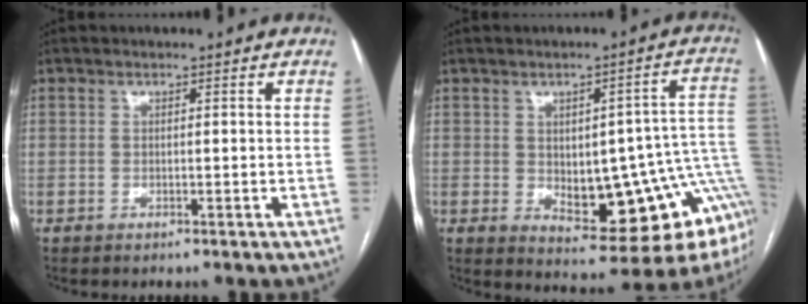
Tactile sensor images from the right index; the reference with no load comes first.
{"total": 18.4, "force": [-2.6, 6.1, 17.2], "torque": [-0.143, 0.024, -0.009]}